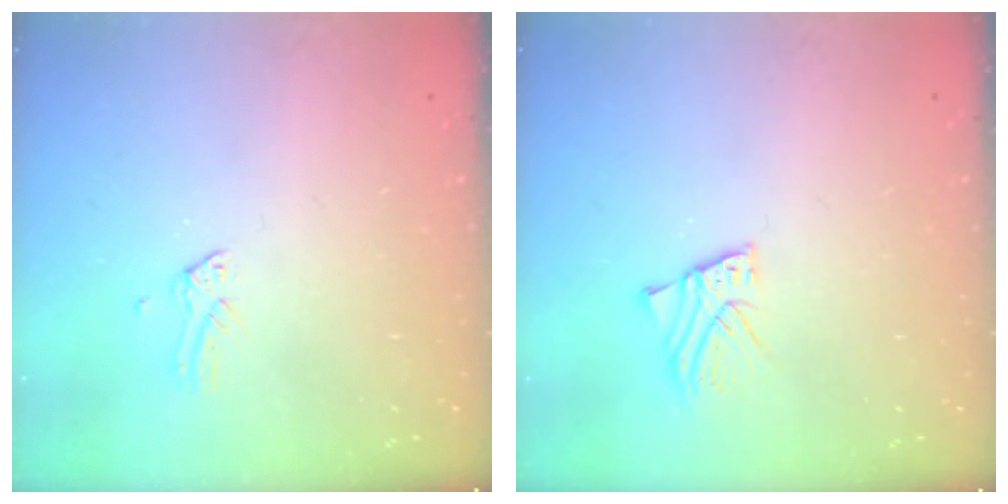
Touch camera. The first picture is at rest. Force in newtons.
{"total": 2.9, "press": 2.9, "slide": 0.2}